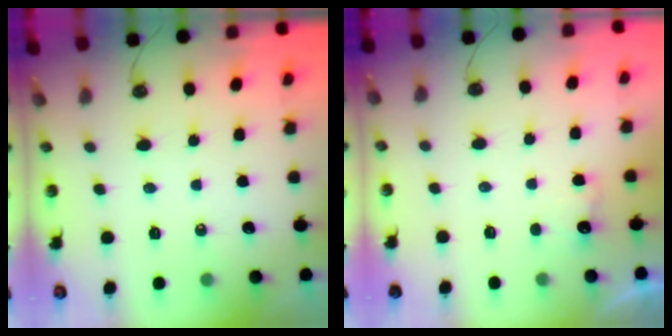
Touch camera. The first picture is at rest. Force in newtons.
{"total": 2.6, "press": 2.5, "slide": 0.8}